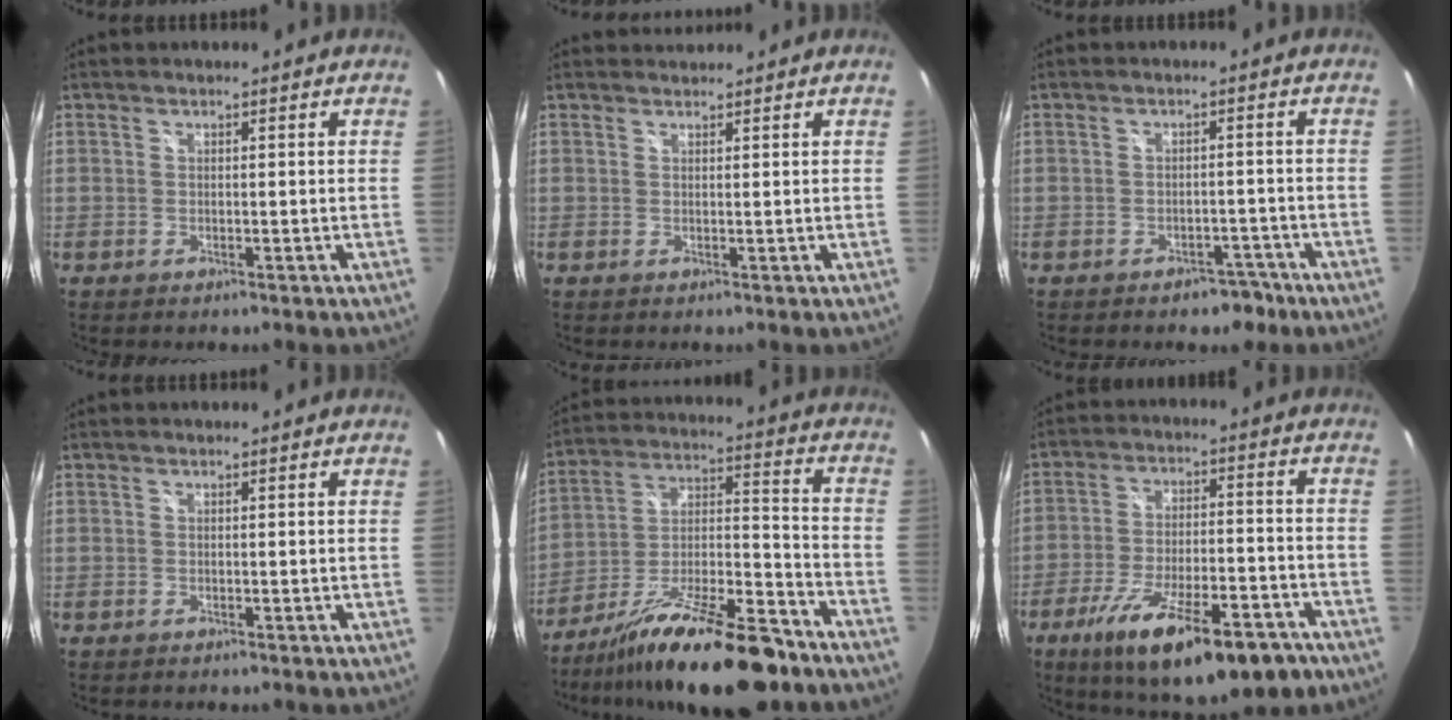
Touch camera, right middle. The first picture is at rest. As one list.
[{"total": 1.7, "force": [1.7, 0.3, -0.1], "torque": [0.001, 0.006, 0.029]}, {"total": 4.2, "force": [-3.0, 2.6, 1.5], "torque": [-0.026, 0.010, -0.031]}, {"total": 0.0}, {"total": 21.6, "force": [-15.6, 5.2, 13.9], "torque": [-0.244, -0.017, -0.250]}, {"total": 21.4, "force": [-13.5, 6.8, 15.1], "torque": [-0.251, -0.037, -0.199]}]